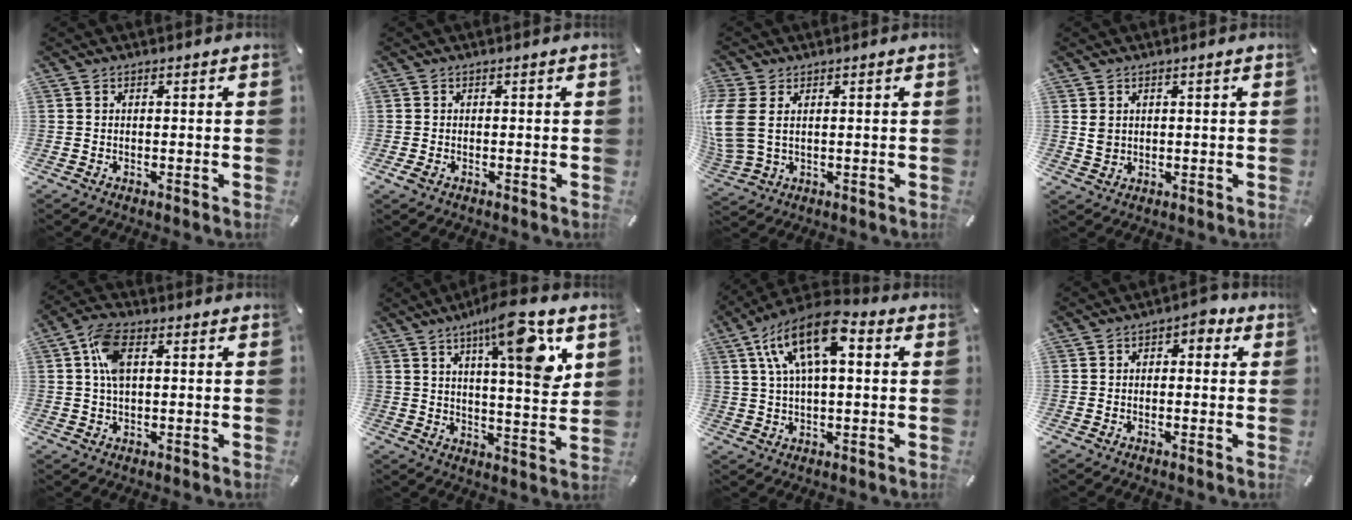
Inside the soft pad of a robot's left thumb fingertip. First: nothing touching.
{"total": 1.0, "force": [-0.3, 0.9, 0.4], "torque": [-0.005, 0.004, -0.006]}
{"total": 7.5, "force": [1.8, 5.2, 5.0], "torque": [-0.129, -0.001, 0.036]}
{"total": 2.4, "force": [1.0, 2.0, 0.9], "torque": [-0.013, -0.001, 0.018]}
{"total": 7.3, "force": [1.5, 4.0, 5.9], "torque": [-0.126, 0.005, 0.022]}
{"total": 14.6, "force": [7.7, 3.2, 12.0], "torque": [-0.179, -0.037, 0.116]}
{"total": 15.2, "force": [4.8, 7.4, 12.3], "torque": [-0.242, -0.005, 0.083]}
{"total": 2.9, "force": [-0.6, 2.1, 1.9], "torque": [-0.031, 0.013, -0.017]}